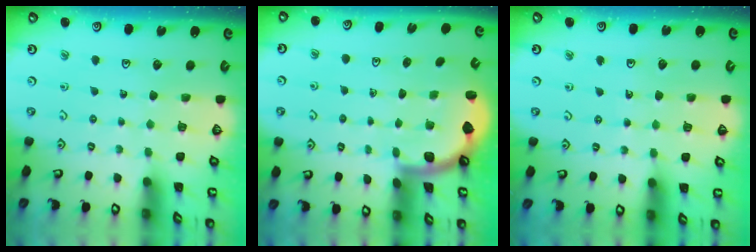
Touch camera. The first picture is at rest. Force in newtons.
{"total": 1.6, "press": 1.6, "slide": 0.1}
{"total": 3.8, "press": 3.6, "slide": 1.3}